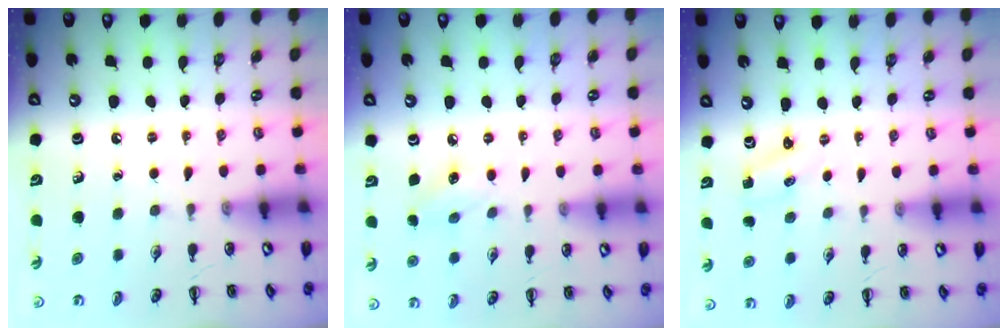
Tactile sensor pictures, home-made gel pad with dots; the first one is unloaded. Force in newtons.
{"total": 4.6, "press": 4.4, "slide": 1.1}
{"total": 1.3, "press": 1.2, "slide": 0.3}